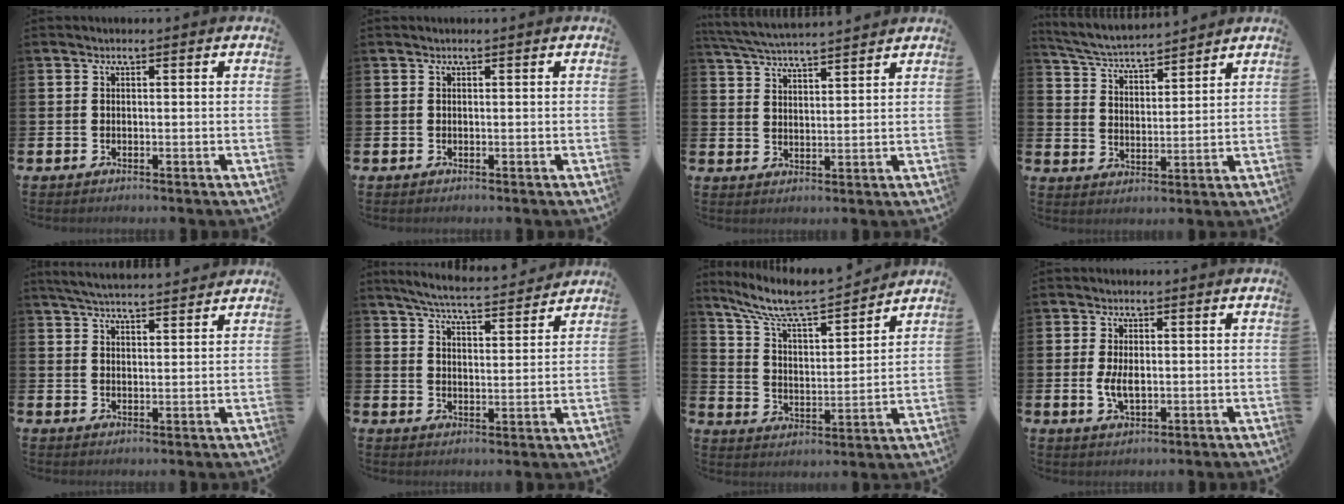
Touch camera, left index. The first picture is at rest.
{"total": 0.0}
{"total": 4.9, "force": [4.8, 0.1, 0.7], "torque": [-0.031, -0.027, 0.087]}
{"total": 4.7, "force": [4.6, 0.4, 0.6], "torque": [-0.033, -0.035, 0.078]}
{"total": 4.7, "force": [4.6, 0.2, 0.7], "torque": [-0.021, -0.025, 0.082]}
{"total": 5.9, "force": [5.7, 0.3, 1.4], "torque": [-0.038, -0.043, 0.097]}
{"total": 8.9, "force": [8.3, 1.0, 2.9], "torque": [-0.094, -0.060, 0.142]}
{"total": 3.5, "force": [-0.1, 1.8, 3.0], "torque": [-0.042, -0.001, -0.005]}